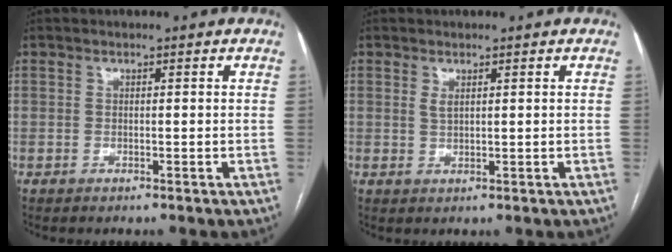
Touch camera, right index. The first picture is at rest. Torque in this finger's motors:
{"motor_torque": [-0.02, 0.02, 0.00, 0.03]}